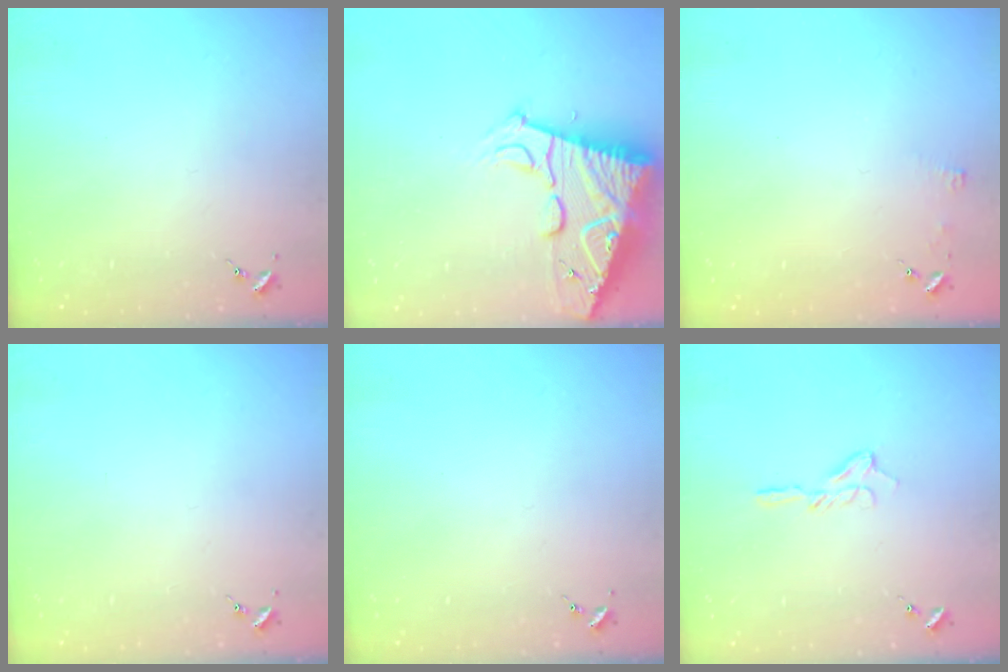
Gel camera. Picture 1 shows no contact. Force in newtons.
{"total": 18.3, "press": 18.2, "slide": 1.7}
{"total": 3.4, "press": 3.3, "slide": 0.3}
{"total": 0.0}
{"total": 0.0}
{"total": 6.9, "press": 6.9, "slide": 0.7}